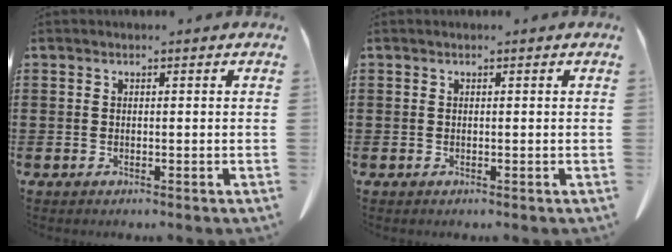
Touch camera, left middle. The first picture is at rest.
{"total": 0.0}